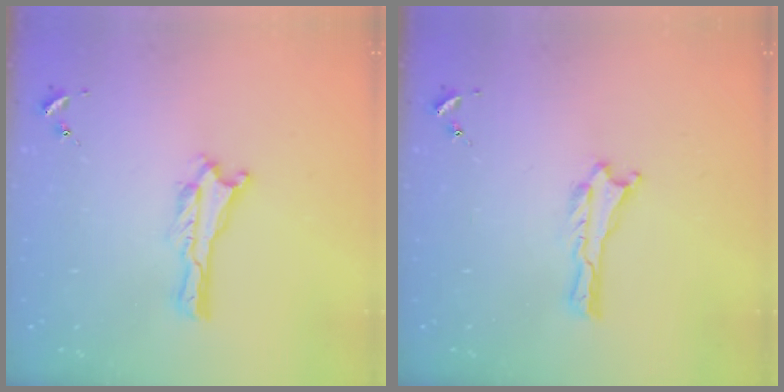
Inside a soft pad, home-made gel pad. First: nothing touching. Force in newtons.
{"total": 0.0}